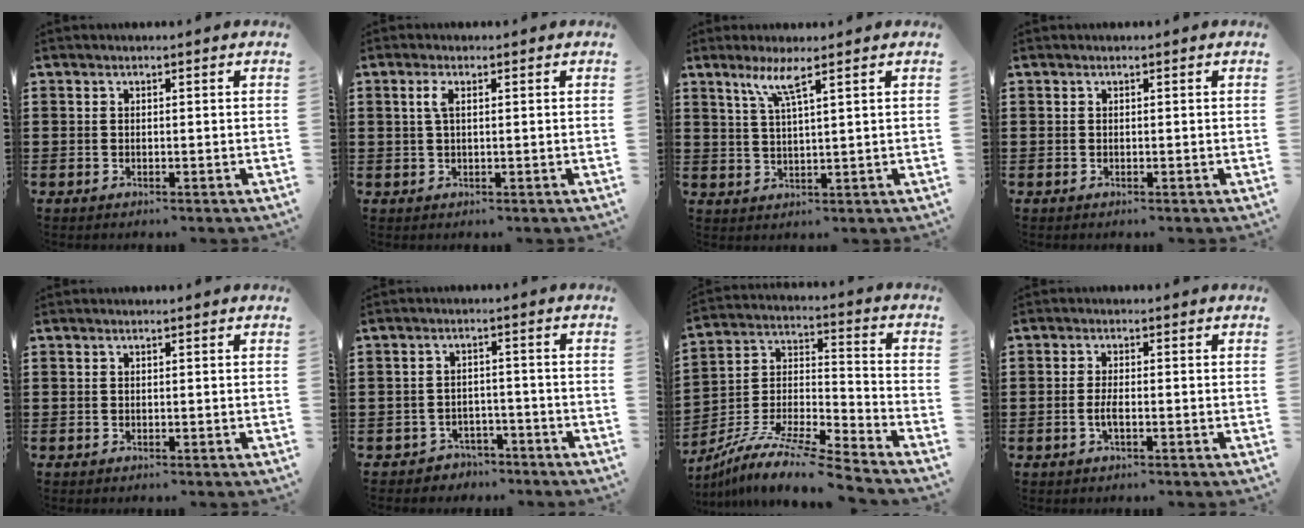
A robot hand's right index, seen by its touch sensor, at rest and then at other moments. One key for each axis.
{"total": 2.1, "fx": 0.5, "fy": 0.7, "fz": 1.9, "tx": -0.047, "ty": 0.002, "tz": 0.004}
{"total": 4.6, "fx": 2.7, "fy": -0.1, "fz": 3.7, "tx": -0.082, "ty": 0.001, "tz": 0.045}
{"total": 0.0}
{"total": 0.0}
{"total": 2.8, "fx": -2.5, "fy": 1.1, "fz": 0.0, "tx": -0.011, "ty": 0.004, "tz": -0.054}
{"total": 9.9, "fx": -8.8, "fy": 0.6, "fz": 4.4, "tx": -0.098, "ty": 0.000, "tz": -0.183}
{"total": 2.5, "fx": -0.7, "fy": 0.6, "fz": 2.3, "tx": -0.050, "ty": -0.002, "tz": -0.015}